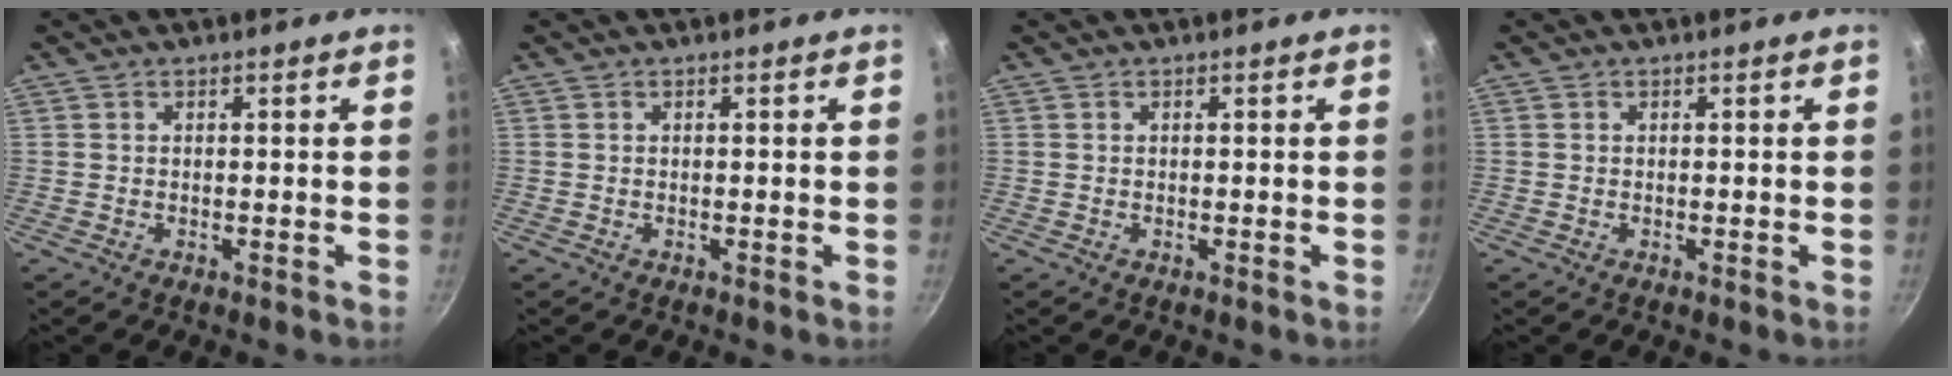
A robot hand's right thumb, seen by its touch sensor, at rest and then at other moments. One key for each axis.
{"total": 0.0}
{"total": 0.0}
{"total": 0.0}